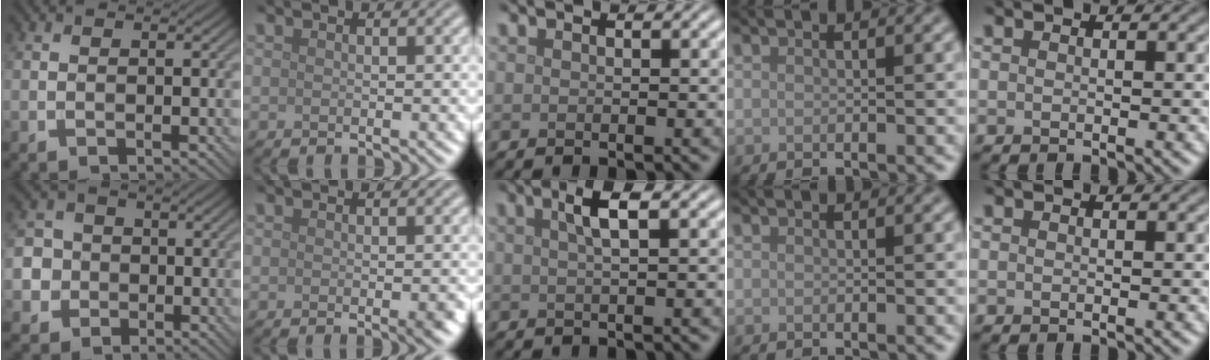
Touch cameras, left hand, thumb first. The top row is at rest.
{"thumb": {"total": 6.2, "force": [-1.1, 5.9, 1.5], "torque": [-0.052, 0.006, -0.050]}, "index": {"total": 1.6, "force": [-0.4, 0.3, 1.5], "torque": [-0.016, -0.002, -0.006]}, "middle": {"total": 2.9, "force": [1.0, 0.8, 2.6], "torque": [-0.032, 0.012, 0.014]}}